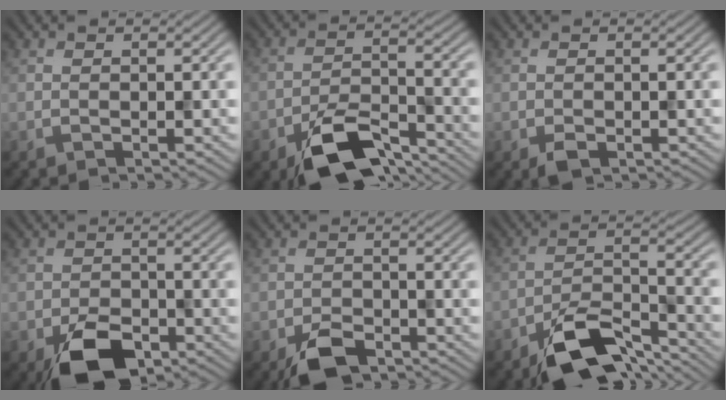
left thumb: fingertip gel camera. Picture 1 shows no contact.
{"total": 9.3, "force": [-6.5, 3.4, 5.6], "torque": [-0.097, -0.002, -0.126]}
{"total": 1.2, "force": [-0.7, 0.6, 0.7], "torque": [-0.011, -0.002, -0.010]}
{"total": 6.8, "force": [-4.1, 3.8, 3.9], "torque": [-0.064, -0.010, -0.071]}
{"total": 4.1, "force": [-2.9, 2.0, 2.1], "torque": [-0.032, -0.004, -0.055]}
{"total": 10.5, "force": [-7.5, 3.8, 6.2], "torque": [-0.105, 0.000, -0.146]}